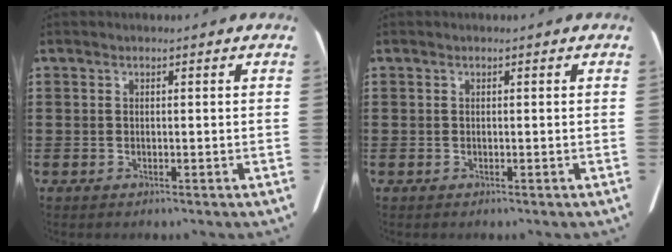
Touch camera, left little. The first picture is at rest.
{"total": 0.0}